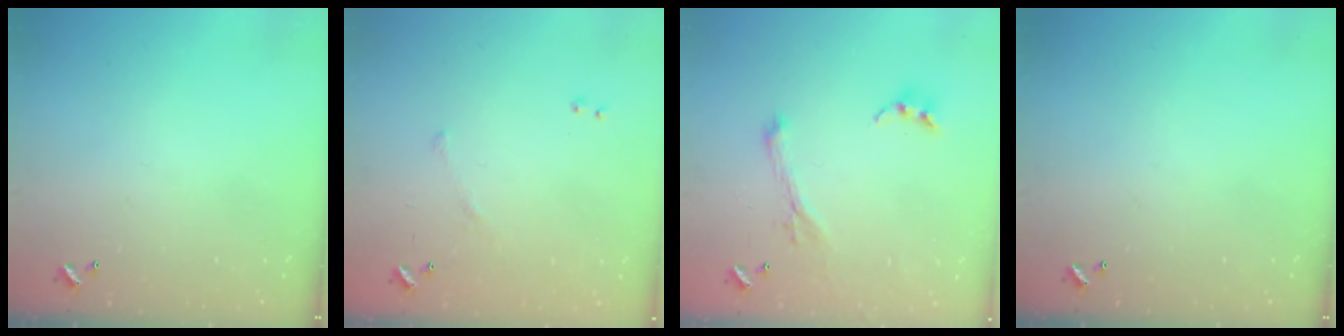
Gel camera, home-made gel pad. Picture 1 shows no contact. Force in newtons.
{"total": 7.9, "press": 7.9, "slide": 0.7}
{"total": 1.1, "press": 0.6, "slide": 0.9}
{"total": 0.0}